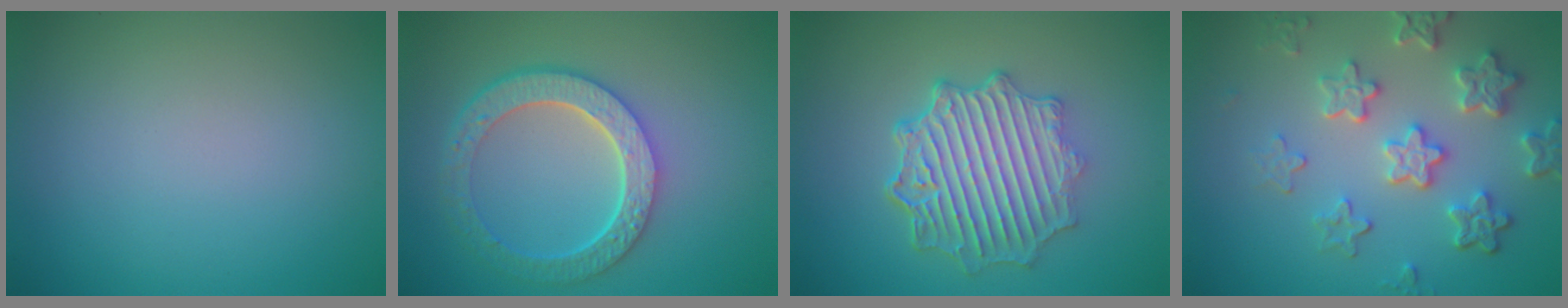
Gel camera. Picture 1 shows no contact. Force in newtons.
{"total": 6.0, "press": 4.5, "slide": 3.9}
{"total": 6.6, "press": 5.2, "slide": 4.0}
{"total": 5.6, "press": 4.4, "slide": 3.6}